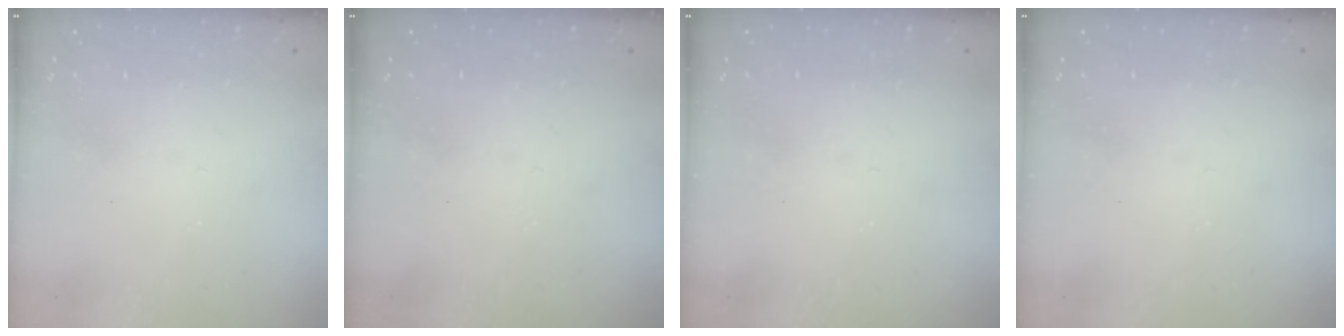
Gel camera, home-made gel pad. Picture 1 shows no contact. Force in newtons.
{"total": 0.0}
{"total": 0.0}
{"total": 0.0}